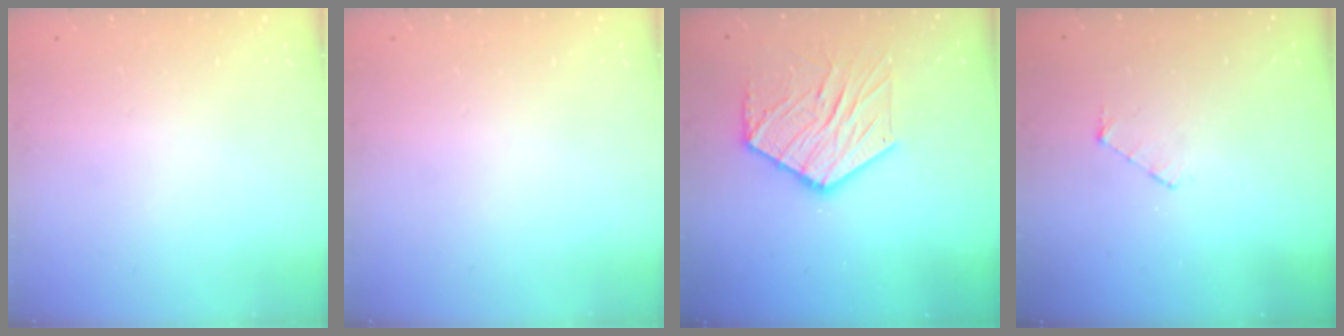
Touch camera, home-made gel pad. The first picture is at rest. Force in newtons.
{"total": 0.0}
{"total": 14.3, "press": 14.2, "slide": 1.3}
{"total": 3.8, "press": 3.8, "slide": 0.4}